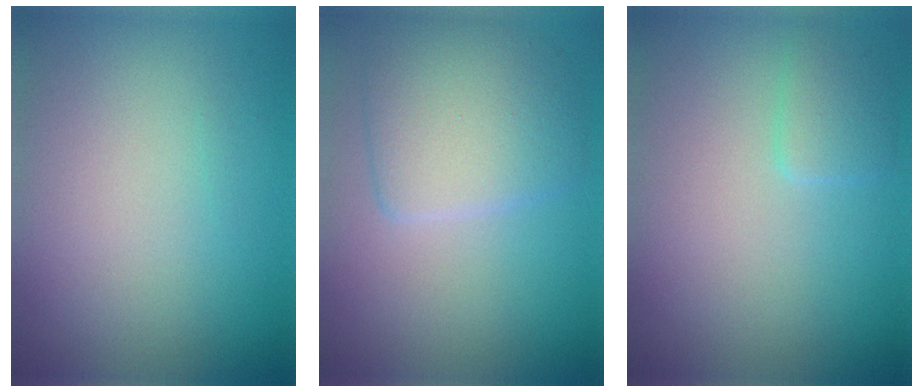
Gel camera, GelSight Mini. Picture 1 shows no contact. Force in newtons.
{"total": 4.8, "press": 4.8, "slide": 0.1}
{"total": 1.4, "press": 1.4, "slide": 0.0}